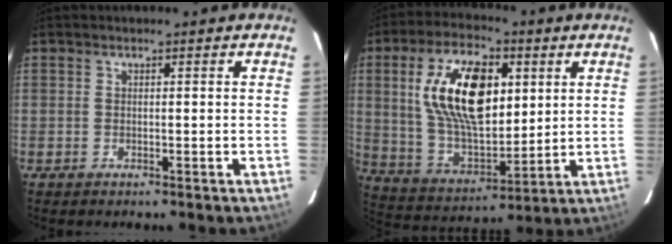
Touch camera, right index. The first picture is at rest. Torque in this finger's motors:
{"motor_torque": [0.91, 0.28, 1.05, 0.21]}